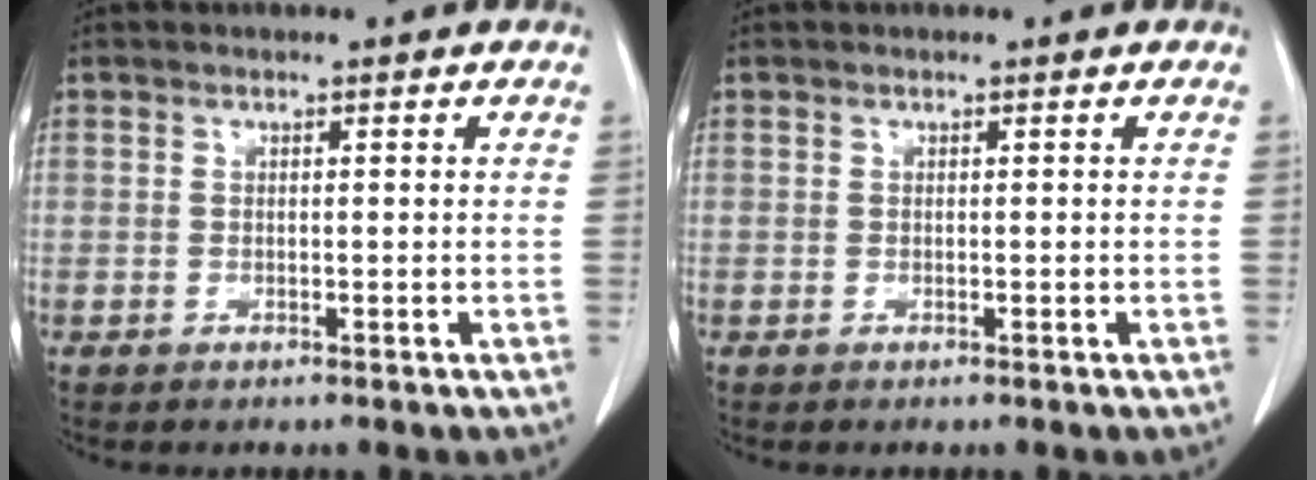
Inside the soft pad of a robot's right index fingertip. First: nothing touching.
{"total": 0.0}